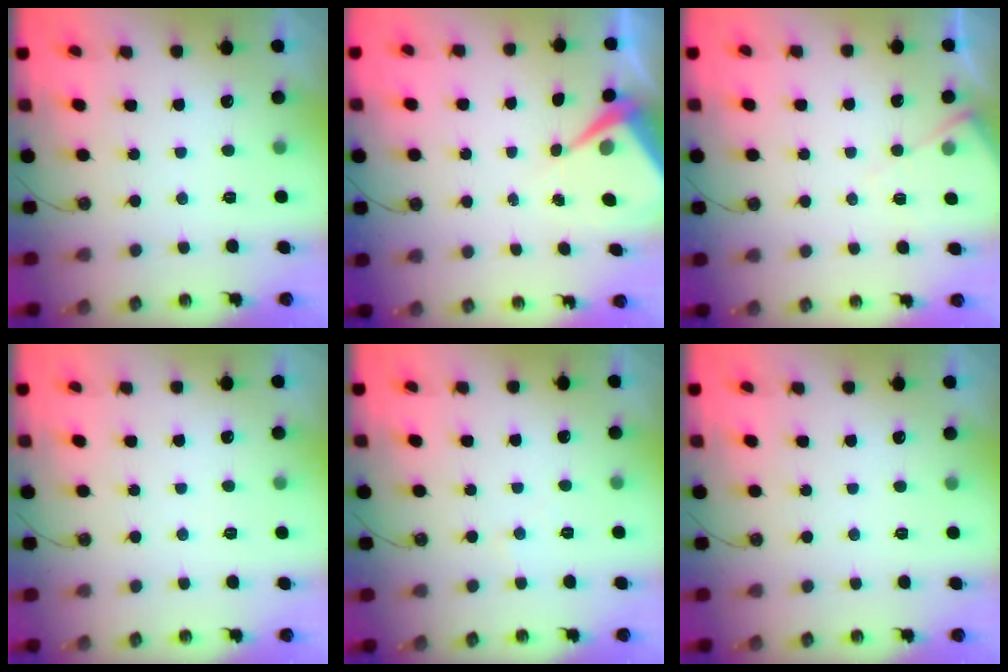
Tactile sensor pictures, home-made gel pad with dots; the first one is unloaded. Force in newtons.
{"total": 5.2, "press": 5.2, "slide": 0.3}
{"total": 7.0, "press": 6.9, "slide": 0.6}
{"total": 3.2, "press": 3.1, "slide": 0.5}
{"total": 3.3, "press": 3.3, "slide": 0.5}
{"total": 0.0}